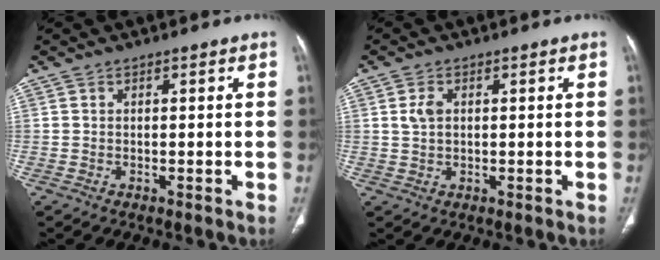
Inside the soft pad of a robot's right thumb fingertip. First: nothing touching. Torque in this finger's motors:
{"motor_torque": [-0.14, -0.71, 0.28, 0.14, -0.02]}